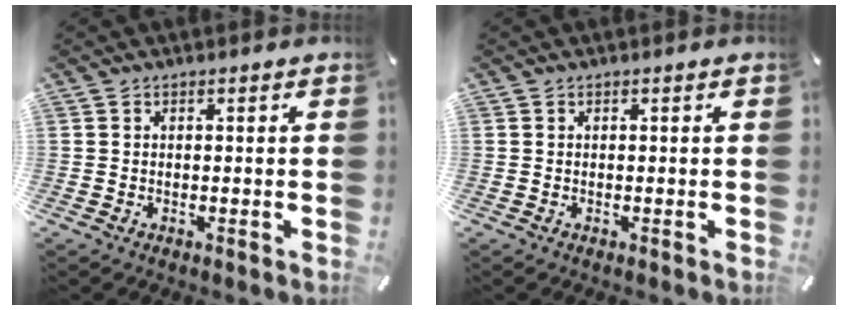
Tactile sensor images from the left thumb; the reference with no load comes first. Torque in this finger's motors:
{"motor_torque": [0.00, 0.00, -0.01, 0.00, 0.00]}